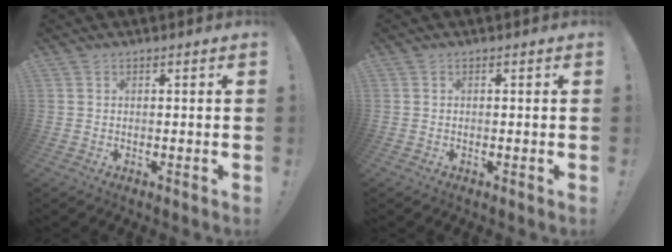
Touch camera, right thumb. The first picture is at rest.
{"total": 0.0}